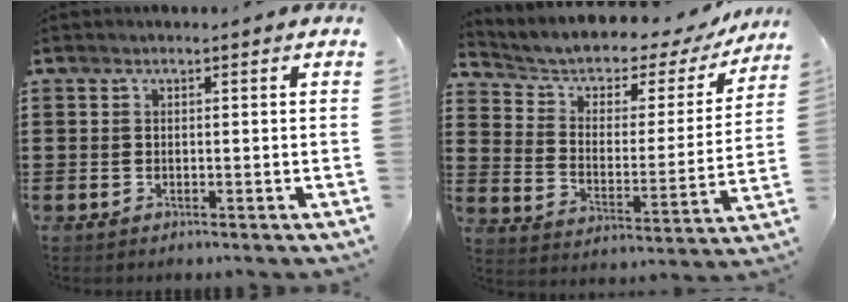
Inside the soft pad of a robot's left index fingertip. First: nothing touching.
{"total": 3.9, "force": [2.6, 2.4, 1.5], "torque": [-0.051, -0.023, 0.036]}